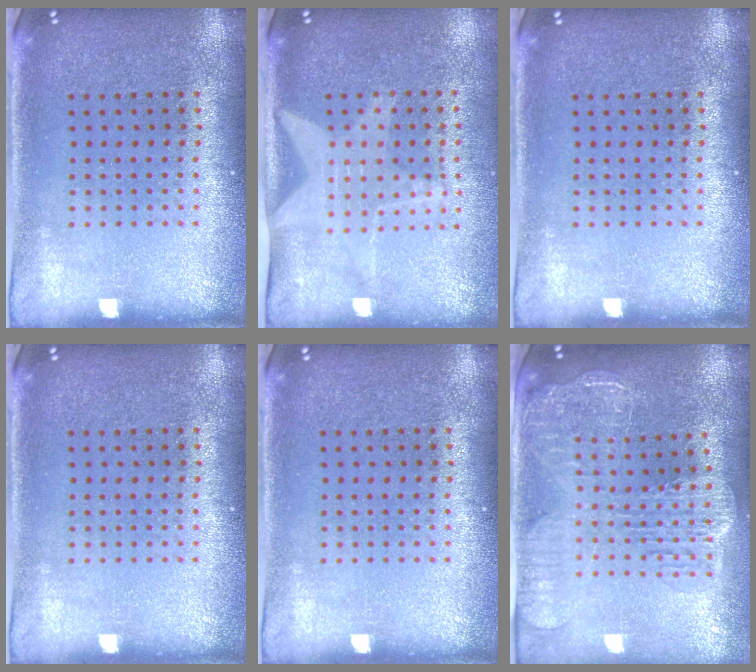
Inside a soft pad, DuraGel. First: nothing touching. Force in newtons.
{"total": 1.9, "press": 1.5, "slide": 1.1}
{"total": 0.0}
{"total": 0.0}
{"total": 0.0}
{"total": 2.8, "press": 2.4, "slide": 1.6}